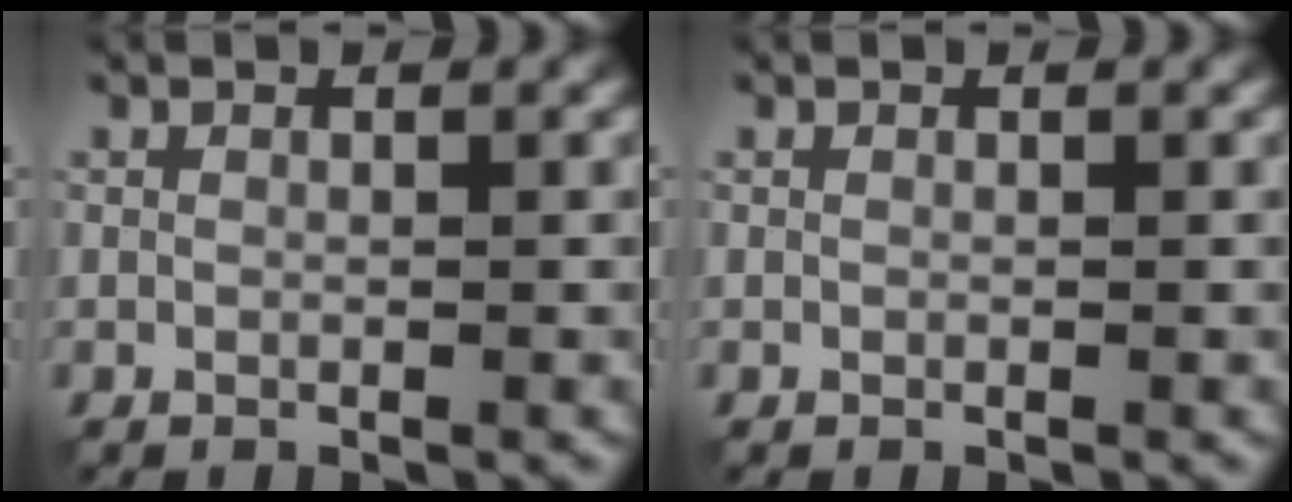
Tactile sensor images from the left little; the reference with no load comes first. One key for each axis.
{"total": 0.0}